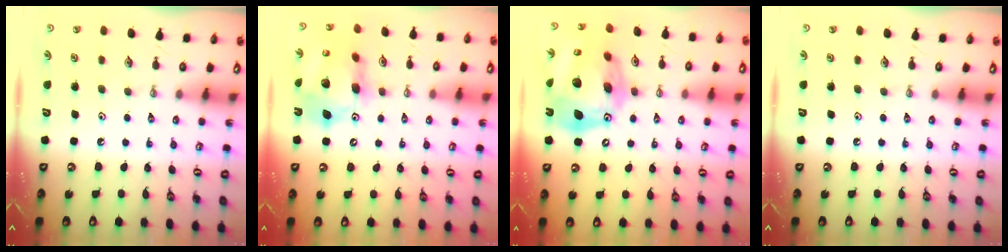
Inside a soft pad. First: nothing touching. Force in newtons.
{"total": 15.7, "press": 15.6, "slide": 1.7}
{"total": 24.3, "press": 24.1, "slide": 2.8}
{"total": 0.0}